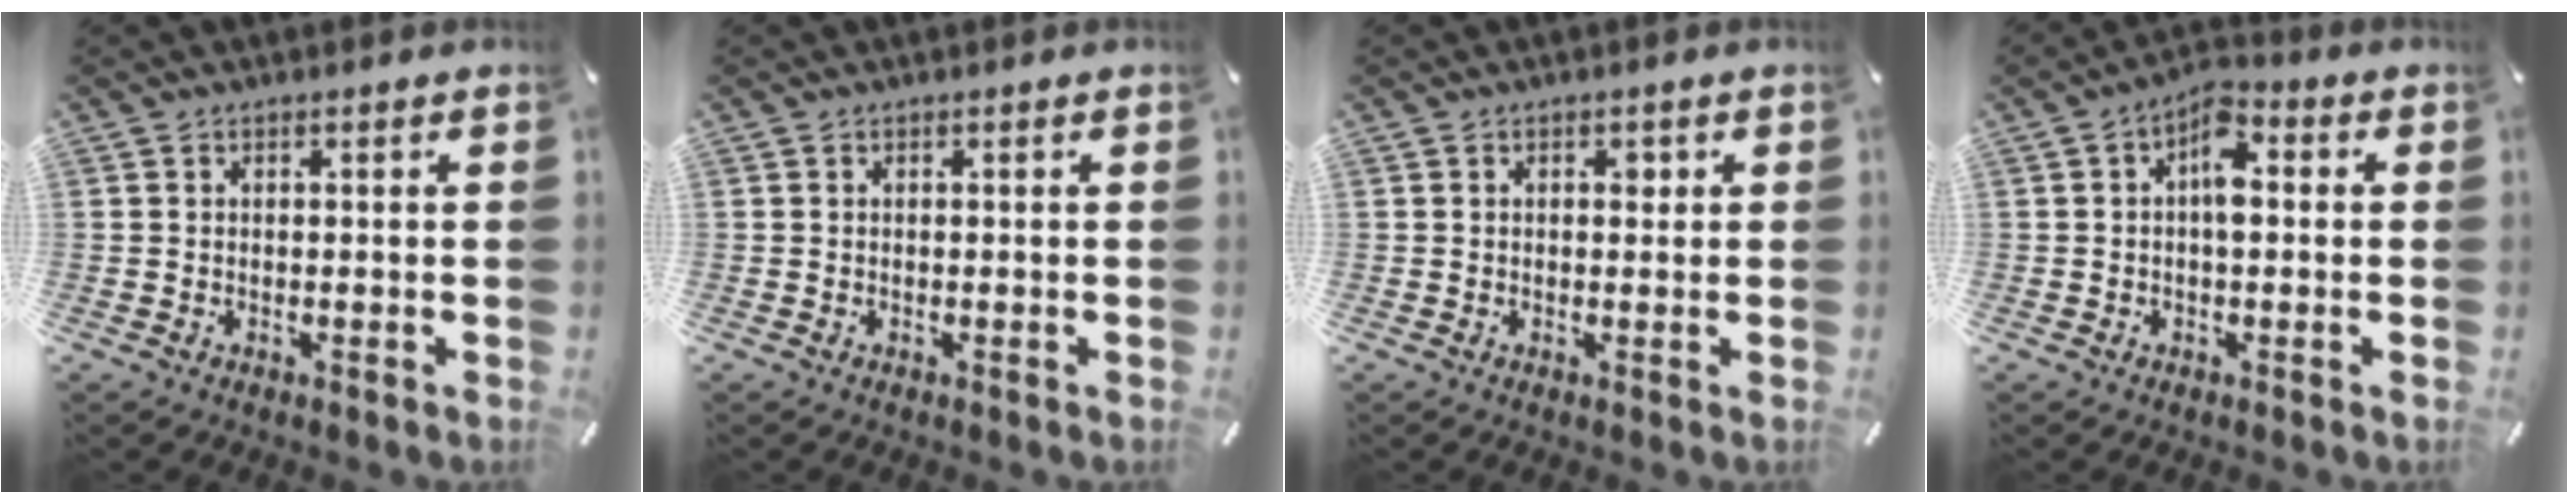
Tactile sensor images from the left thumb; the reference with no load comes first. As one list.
[{"total": 0.0}, {"total": 1.6, "force": [0.5, 1.1, 1.0], "torque": [-0.005, 0.000, 0.004]}, {"total": 6.2, "force": [0.3, 3.2, 5.2], "torque": [-0.076, 0.006, 0.001]}]